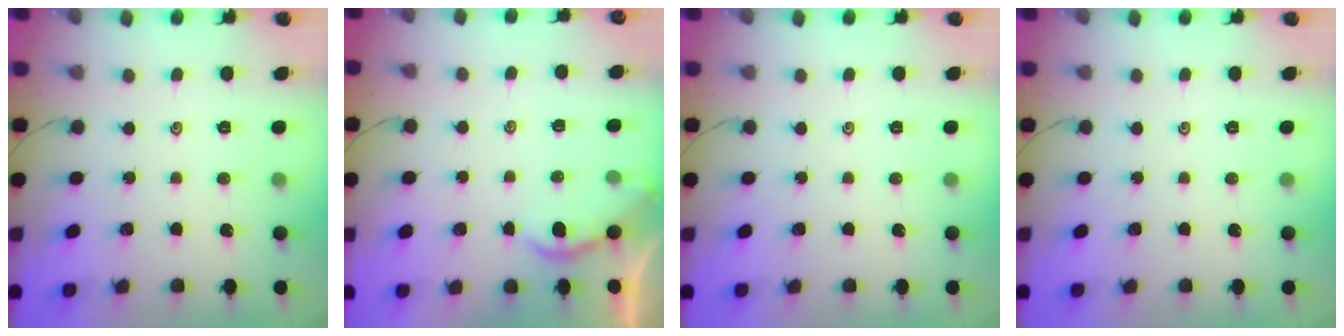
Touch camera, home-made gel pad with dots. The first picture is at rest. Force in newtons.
{"total": 1.3, "press": 1.3, "slide": 0.3}
{"total": 0.0}
{"total": 0.0}